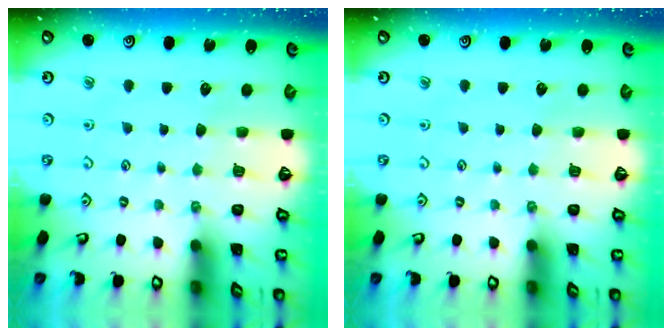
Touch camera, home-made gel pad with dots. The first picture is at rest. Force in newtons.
{"total": 0.0}